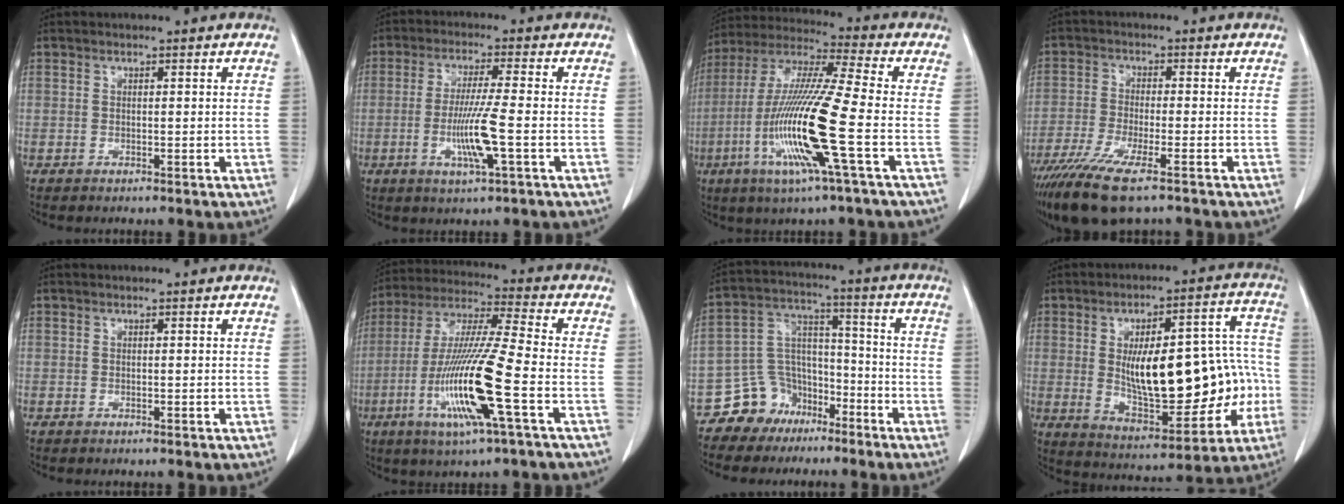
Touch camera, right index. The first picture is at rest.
{"total": 7.9, "force": [-1.9, -0.4, 7.7], "torque": [-0.147, -0.010, -0.034]}
{"total": 17.2, "force": [-4.7, -0.6, 16.5], "torque": [-0.335, -0.016, -0.100]}
{"total": 11.1, "force": [-7.7, 1.9, 7.8], "torque": [-0.141, -0.028, -0.130]}
{"total": 0.0}
{"total": 16.2, "force": [-5.0, -0.1, 15.4], "torque": [-0.315, -0.016, -0.098]}
{"total": 9.3, "force": [-6.4, 6.6, 0.8], "torque": [-0.016, 0.047, -0.113]}
{"total": 21.5, "force": [-1.5, 8.4, 19.7], "torque": [-0.281, 0.036, -0.003]}